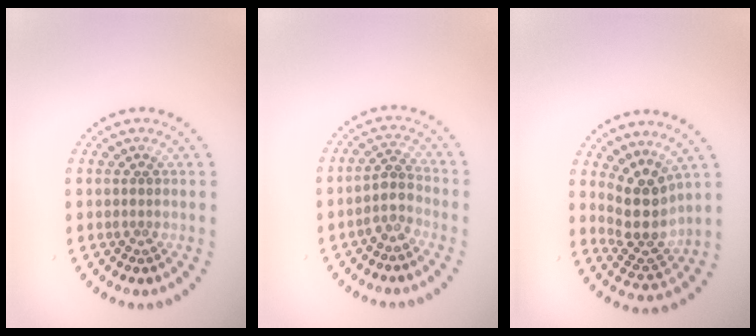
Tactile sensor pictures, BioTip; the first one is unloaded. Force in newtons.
{"total": 2.2, "press": 1.9, "slide": 1.2}
{"total": 4.3, "press": 3.5, "slide": 2.5}